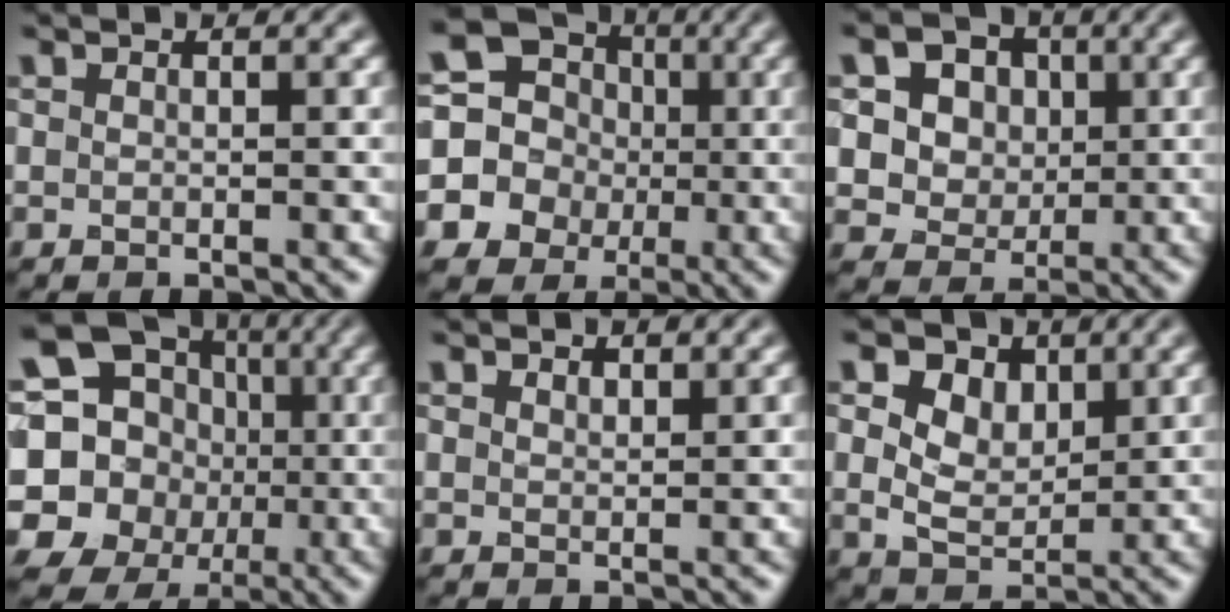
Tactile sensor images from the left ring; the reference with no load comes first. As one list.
[{"total": 13.9, "force": [-1.0, 13.3, 3.9], "torque": [-0.116, 0.000, -0.053]}, {"total": 8.7, "force": [3.1, 6.9, 4.4], "torque": [-0.082, 0.023, 0.032]}, {"total": 17.4, "force": [-0.8, 16.3, 6.0], "torque": [-0.155, 0.001, -0.039]}, {"total": 1.2, "force": [0.9, 0.5, 0.5], "torque": [-0.010, -0.001, 0.017]}, {"total": 6.4, "force": [2.7, 4.2, 4.0], "torque": [-0.087, 0.018, 0.022]}]